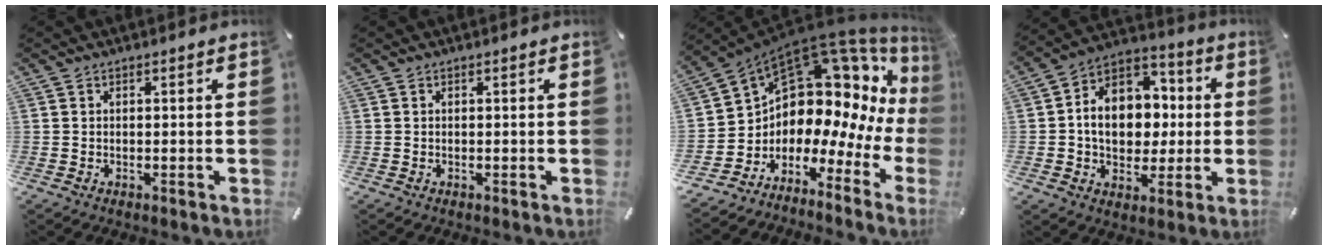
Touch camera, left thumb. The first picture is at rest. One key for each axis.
{"total": 0.0}
{"total": 12.5, "fx": 7.6, "fy": 8.1, "fz": 5.8, "tx": -0.104, "ty": -0.099, "tz": 0.136}
{"total": 12.9, "fx": -0.9, "fy": 10.7, "fz": 7.0, "tx": -0.125, "ty": 0.006, "tz": -0.014}